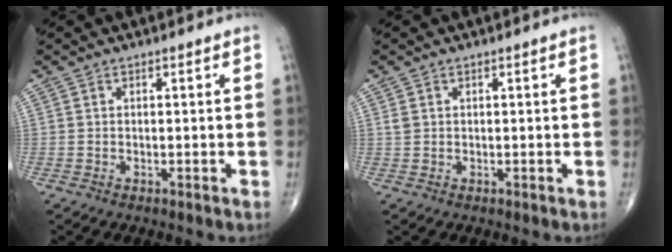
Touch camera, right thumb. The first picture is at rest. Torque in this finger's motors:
{"motor_torque": [-0.23, 0.09, 0.24, 0.11, 0.00]}